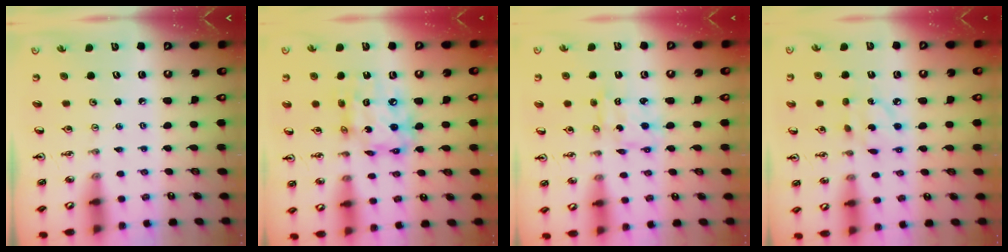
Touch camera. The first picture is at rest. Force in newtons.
{"total": 13.6, "press": 13.5, "slide": 1.7}
{"total": 2.7, "press": 2.7, "slide": 0.2}
{"total": 5.3, "press": 5.3, "slide": 0.3}